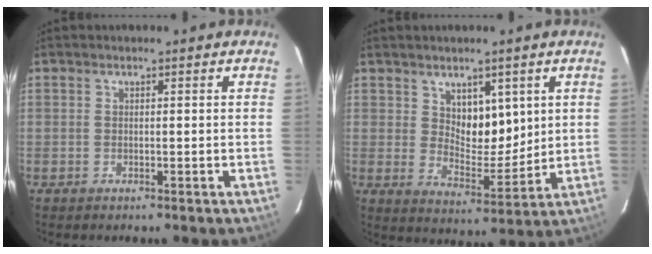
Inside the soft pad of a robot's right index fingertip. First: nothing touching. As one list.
[{"total": 7.3, "force": [2.8, 3.8, 5.6], "torque": [-0.088, -0.005, 0.059]}]